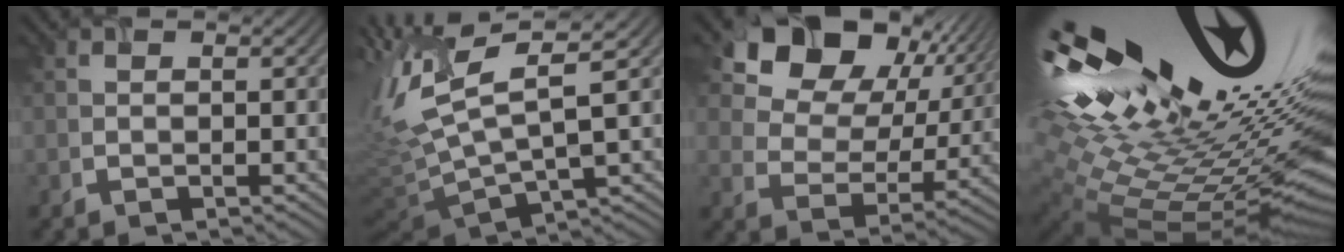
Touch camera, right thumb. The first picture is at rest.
{"total": 12.4, "force": [1.3, 3.8, 11.8], "torque": [-0.276, 0.008, 0.040]}
{"total": 17.1, "force": [9.4, 11.1, 9.1], "torque": [-0.198, 0.041, 0.163]}
{"total": 20.5, "force": [6.9, 8.5, 17.4], "torque": [-0.309, -0.011, 0.152]}